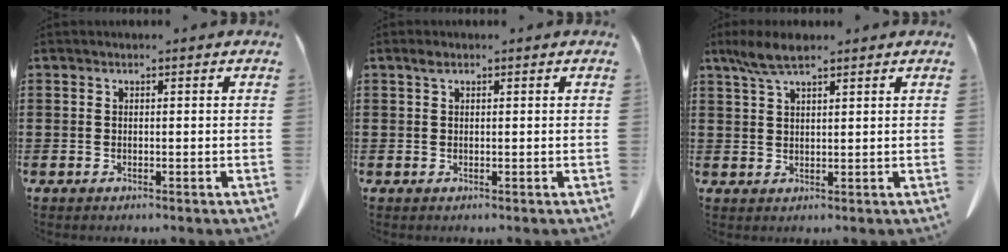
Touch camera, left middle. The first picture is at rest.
{"total": 1.0, "force": [0.6, 0.5, 0.7], "torque": [-0.017, 0.002, 0.011]}
{"total": 5.1, "force": [3.4, 1.1, 3.6], "torque": [-0.078, -0.002, 0.063]}